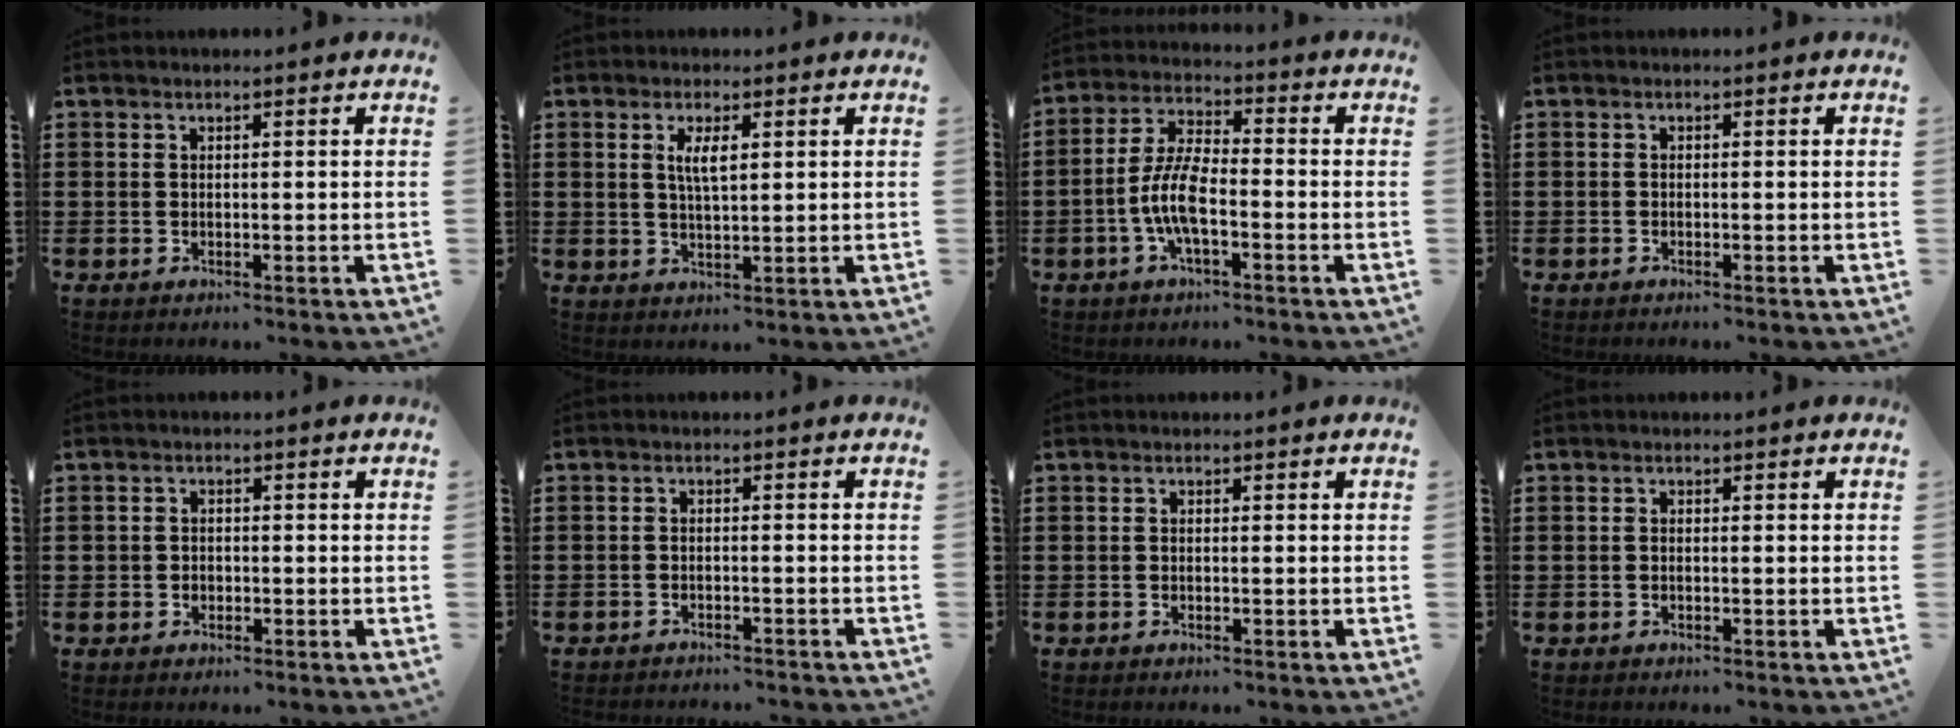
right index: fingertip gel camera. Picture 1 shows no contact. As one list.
[{"total": 3.4, "force": [1.1, 0.9, 3.1], "torque": [-0.064, 0.005, 0.017]}, {"total": 7.2, "force": [-2.2, 2.3, 6.4], "torque": [-0.158, -0.015, -0.050]}, {"total": 0.0}, {"total": 1.1, "force": [-0.3, 1.0, 0.2], "torque": [-0.006, 0.002, -0.008]}, {"total": 1.2, "force": [-1.2, 0.1, 0.0], "torque": [-0.004, 0.003, -0.025]}, {"total": 0.0}, {"total": 0.0}]